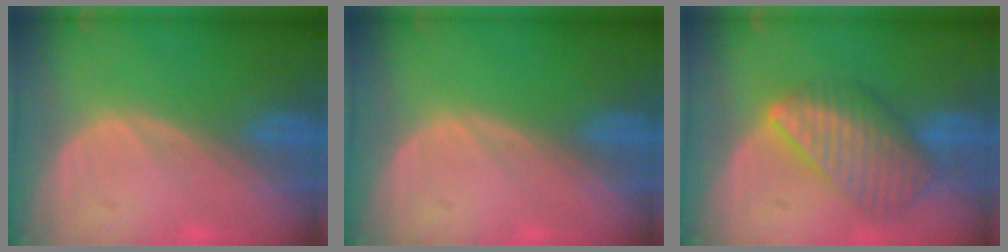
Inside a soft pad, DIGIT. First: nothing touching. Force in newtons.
{"total": 0.0}
{"total": 8.9, "press": 7.8, "slide": 4.3}